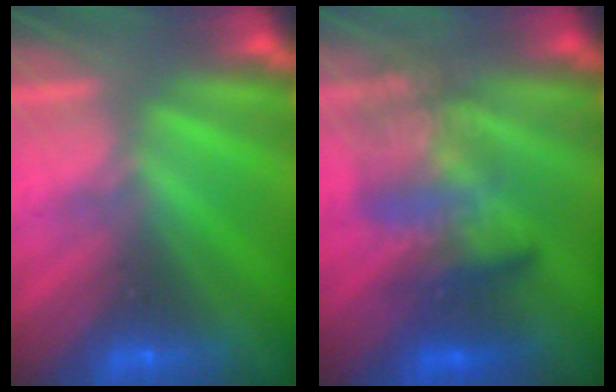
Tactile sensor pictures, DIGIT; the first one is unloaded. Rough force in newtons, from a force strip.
{"total": 3.8}